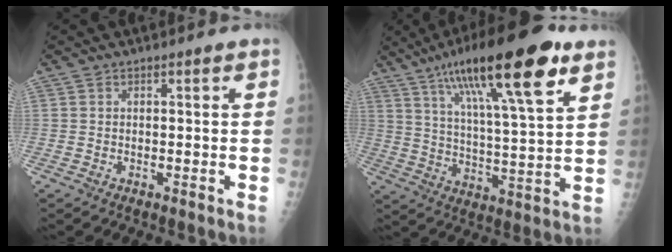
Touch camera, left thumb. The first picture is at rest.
{"total": 23.2, "force": [13.0, 4.8, 18.5], "torque": [-0.297, -0.027, 0.215]}